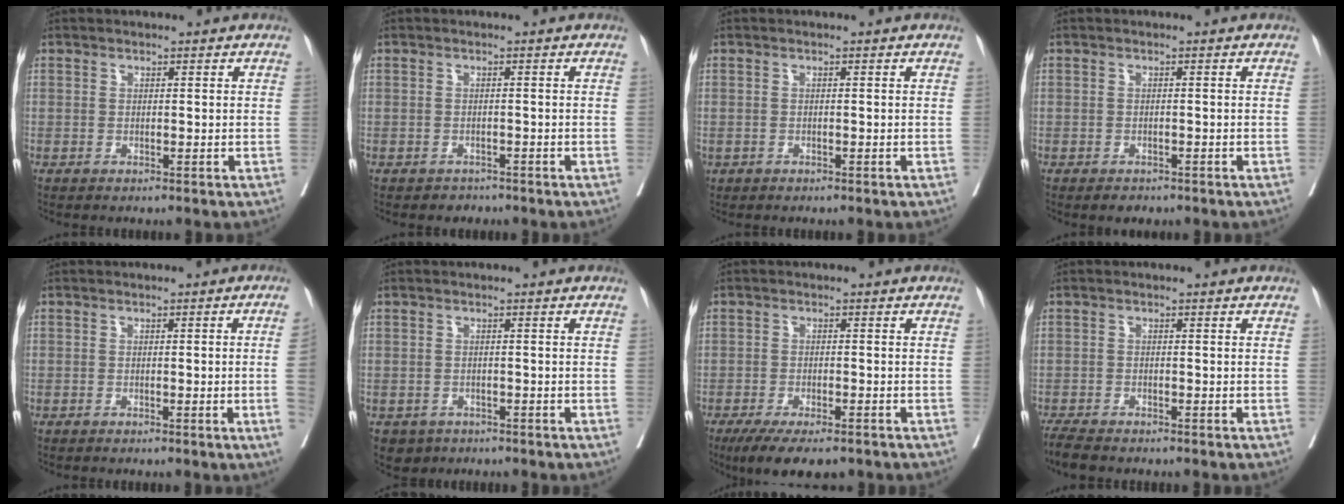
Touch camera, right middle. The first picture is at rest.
{"total": 2.0, "force": [-1.7, 1.1, -0.2], "torque": [-0.007, 0.000, -0.029]}
{"total": 0.8, "force": [-0.5, 0.5, 0.3], "torque": [-0.013, 0.000, -0.007]}
{"total": 2.0, "force": [-1.5, 1.0, 0.7], "torque": [-0.013, -0.003, -0.017]}
{"total": 3.2, "force": [-0.8, -0.9, 2.9], "torque": [-0.041, -0.003, -0.011]}
{"total": 3.6, "force": [-2.4, 2.6, 0.4], "torque": [-0.008, 0.002, -0.037]}
{"total": 8.9, "force": [-6.6, 2.9, 5.1], "torque": [-0.075, -0.011, -0.102]}
{"total": 4.7, "force": [-4.2, 0.9, 2.0], "torque": [-0.040, -0.015, -0.072]}